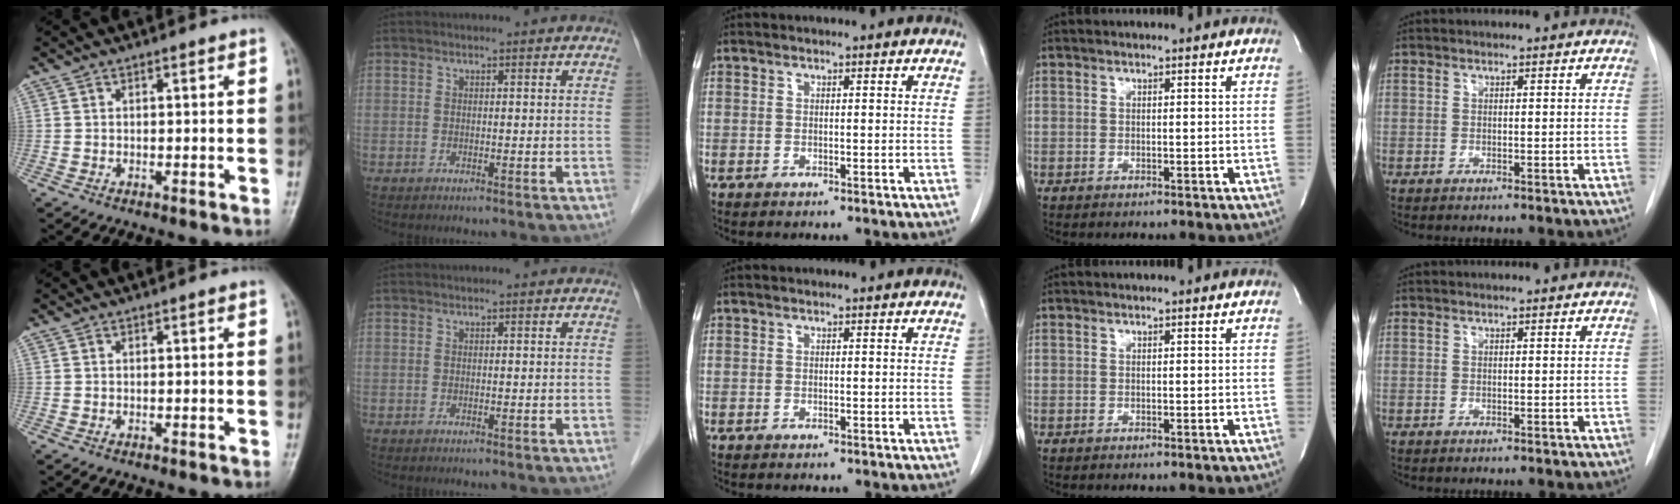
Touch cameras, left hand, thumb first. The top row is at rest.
{}